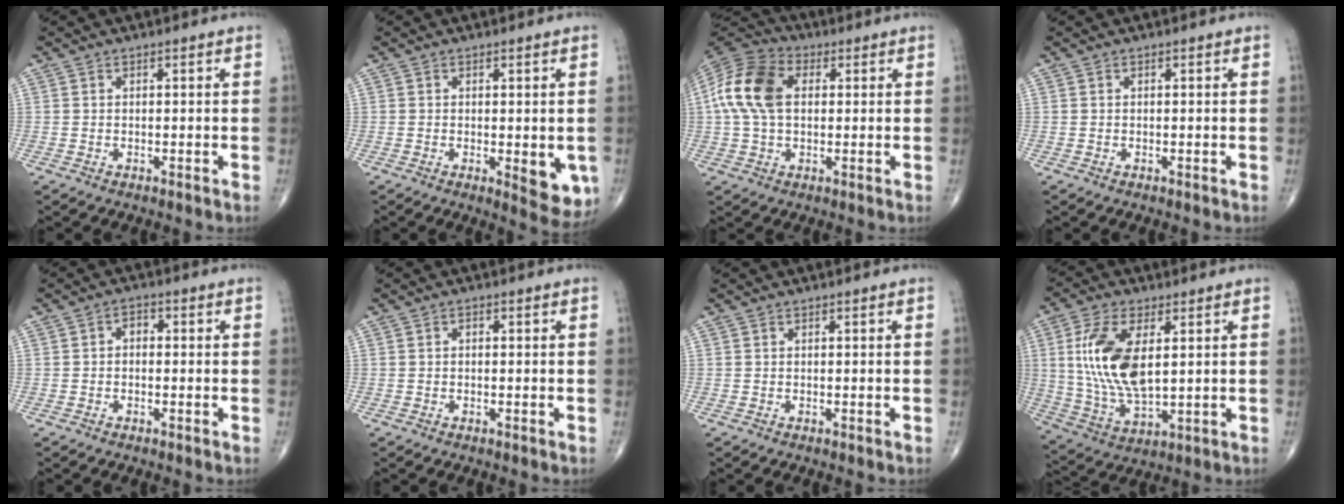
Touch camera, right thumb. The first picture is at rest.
{"total": 6.6, "force": [-1.3, 2.8, 5.8], "torque": [-0.057, -0.014, -0.011]}
{"total": 13.3, "force": [1.9, 8.6, 10.0], "torque": [-0.203, 0.026, 0.027]}
{"total": 0.0}
{"total": 2.2, "force": [-0.1, 1.5, 1.6], "torque": [-0.019, 0.010, -0.009]}
{"total": 0.7, "force": [0.1, 0.4, 0.6], "torque": [-0.011, 0.001, 0.000]}
{"total": 0.0}
{"total": 14.8, "force": [3.0, 7.0, 12.7], "torque": [-0.260, -0.015, 0.067]}